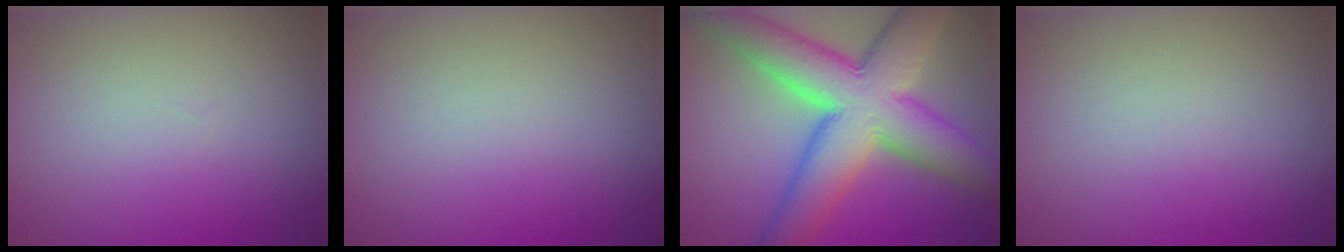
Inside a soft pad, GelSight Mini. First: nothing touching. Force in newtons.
{"total": 0.0}
{"total": 11.8, "press": 11.8, "slide": 0.3}
{"total": 0.0}